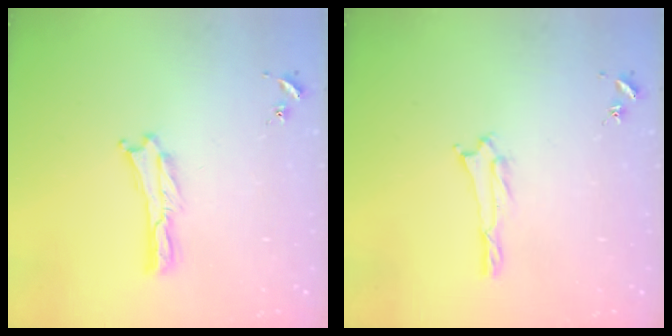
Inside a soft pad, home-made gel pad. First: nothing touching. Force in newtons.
{"total": 1.0, "press": 0.9, "slide": 0.2}